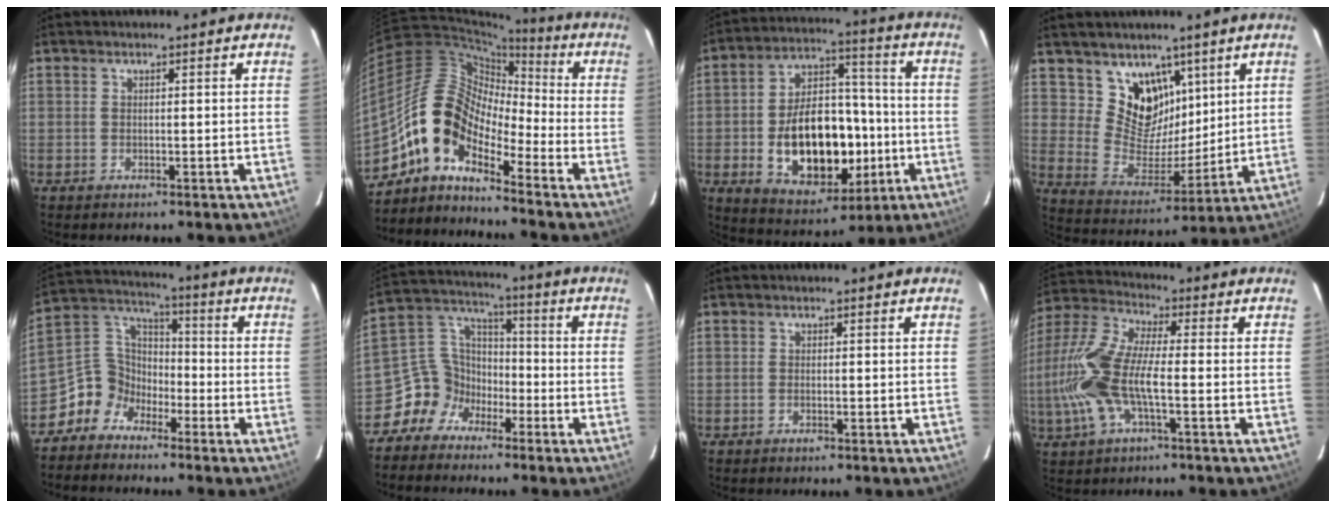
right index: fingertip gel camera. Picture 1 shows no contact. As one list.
[{"total": 11.1, "force": [-7.1, 5.4, 6.6], "torque": [-0.110, 0.027, -0.157]}, {"total": 19.9, "force": [-4.1, 12.1, 15.2], "torque": [-0.280, 0.025, -0.042]}, {"total": 11.7, "force": [7.1, 8.4, 4.1], "torque": [-0.069, -0.014, 0.144]}, {"total": 8.1, "force": [-5.4, 5.9, 1.4], "torque": [-0.042, 0.044, -0.126]}, {"total": 9.1, "force": [-6.0, 6.5, 1.7], "torque": [-0.044, 0.047, -0.125]}, {"total": 0.6, "force": [-0.4, 0.4, 0.4], "torque": [-0.007, 0.000, -0.007]}, {"total": 15.5, "force": [-3.0, 5.2, 14.2], "torque": [-0.307, 0.001, -0.065]}]